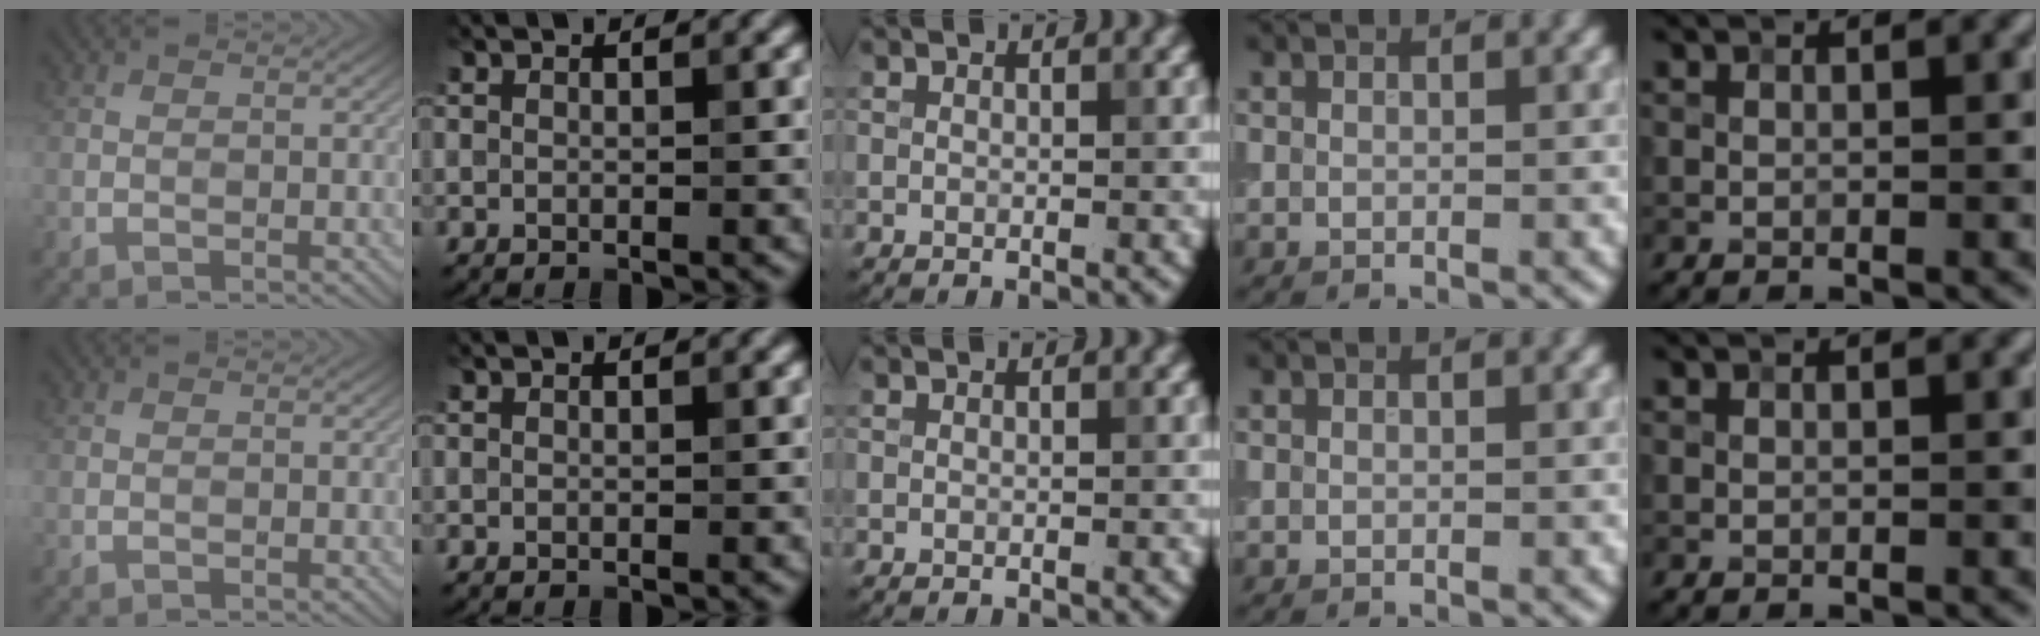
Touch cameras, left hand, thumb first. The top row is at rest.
{}